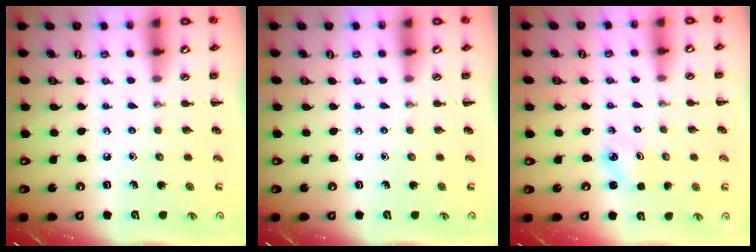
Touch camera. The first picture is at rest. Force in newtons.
{"total": 0.0}
{"total": 1.9, "press": 1.9, "slide": 0.4}